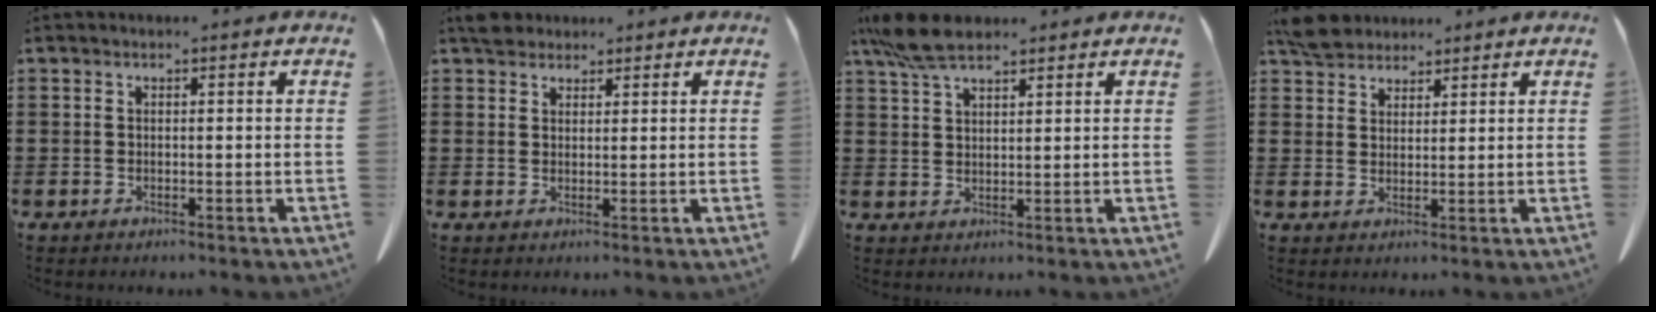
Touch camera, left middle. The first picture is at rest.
{"total": 3.0, "force": [2.5, 1.4, 0.7], "torque": [-0.015, 0.004, 0.048]}
{"total": 7.0, "force": [5.3, 2.2, 4.0], "torque": [-0.092, -0.004, 0.099]}
{"total": 4.4, "force": [3.9, 1.8, 0.8], "torque": [-0.022, -0.001, 0.075]}